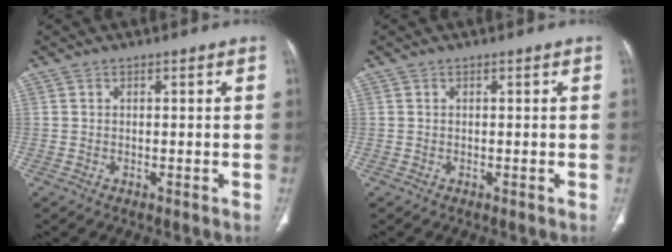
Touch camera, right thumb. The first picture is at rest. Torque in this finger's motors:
{"motor_torque": [-0.03, -0.03, -0.05, 0.05, 0.00]}